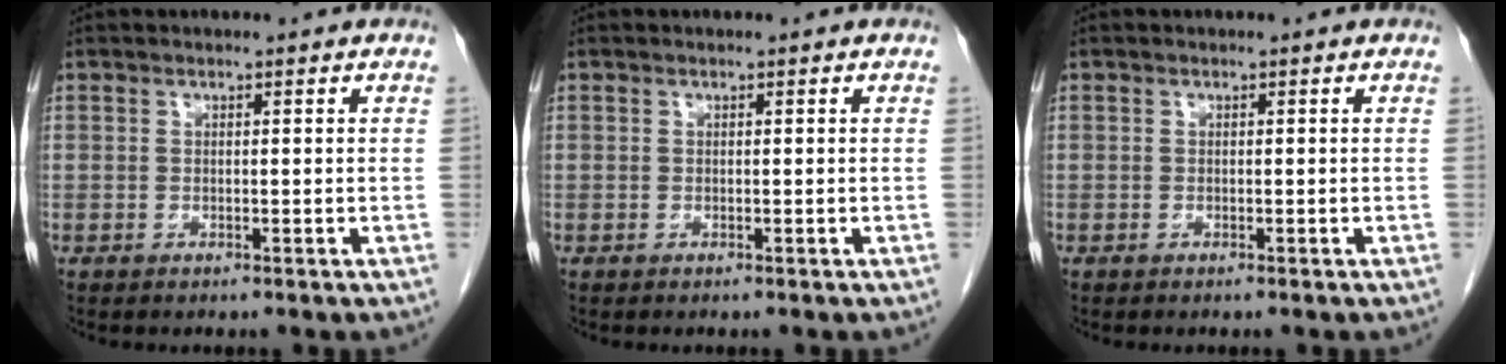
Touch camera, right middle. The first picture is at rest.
{"total": 0.0}
{"total": 0.0}